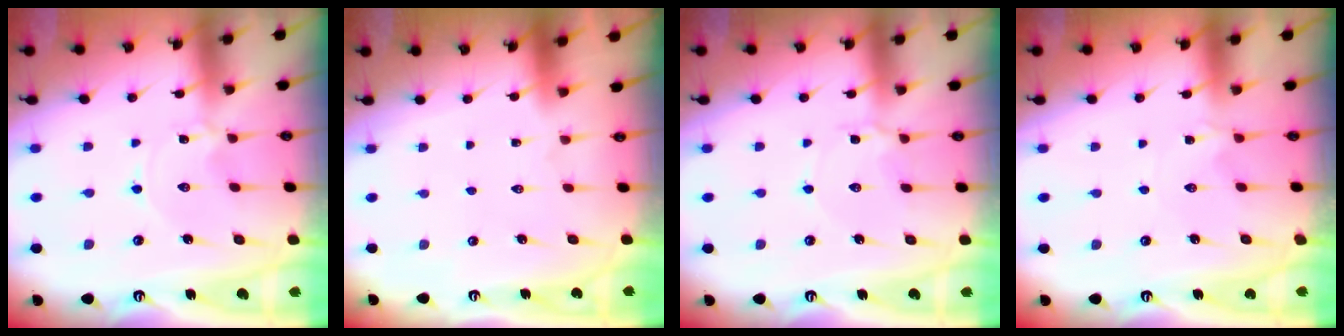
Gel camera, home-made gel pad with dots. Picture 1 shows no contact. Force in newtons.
{"total": 1.5, "press": 1.5, "slide": 0.1}
{"total": 4.1, "press": 4.0, "slide": 0.5}
{"total": 2.5, "press": 2.5, "slide": 0.3}